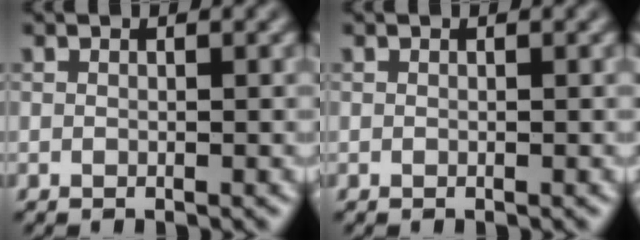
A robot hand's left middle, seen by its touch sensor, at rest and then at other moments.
{"total": 0.0}